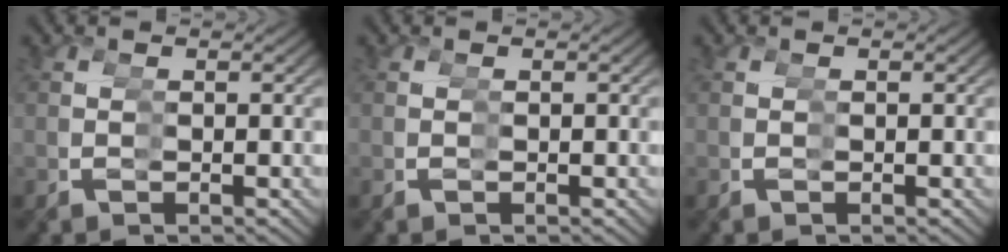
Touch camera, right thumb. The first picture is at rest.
{"total": 0.0}
{"total": 0.0}